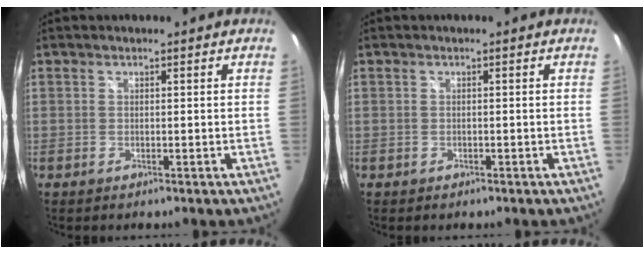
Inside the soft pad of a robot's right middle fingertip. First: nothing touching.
{"total": 0.6, "force": [-0.4, 0.4, 0.1], "torque": [-0.003, 0.001, -0.003]}